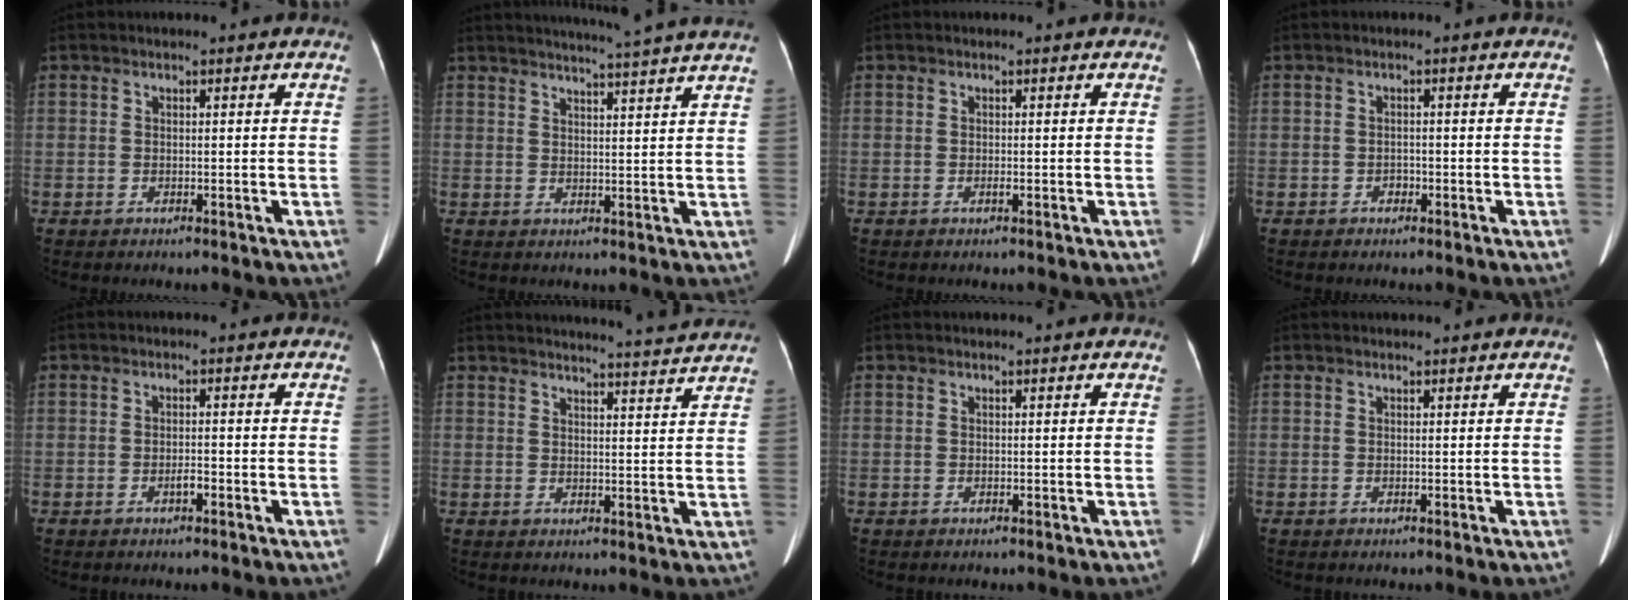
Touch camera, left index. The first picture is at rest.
{"total": 12.3, "force": [11.1, -1.9, 5.0], "torque": [-0.078, -0.018, 0.129]}
{"total": 0.0}
{"total": 1.0, "force": [-0.6, 0.7, 0.4], "torque": [-0.005, 0.003, -0.010]}
{"total": 1.2, "force": [-0.7, 0.3, 0.9], "torque": [-0.017, 0.001, -0.011]}
{"total": 7.6, "force": [7.1, -1.7, 1.9], "torque": [-0.029, -0.012, 0.083]}
{"total": 0.6, "force": [0.5, 0.0, 0.2], "torque": [-0.002, 0.004, 0.010]}
{"total": 0.9, "force": [0.8, 0.0, 0.1], "torque": [-0.007, 0.006, 0.015]}